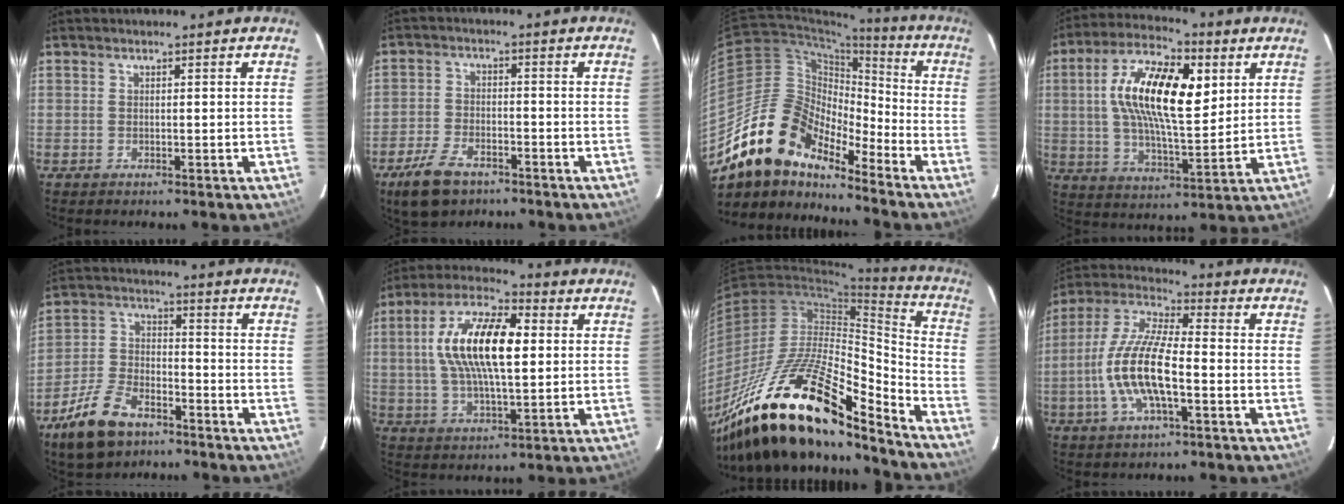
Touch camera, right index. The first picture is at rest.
{"total": 8.7, "force": [-5.8, 4.5, 4.6], "torque": [-0.124, -0.003, -0.108]}
{"total": 16.7, "force": [-13.4, 6.6, 7.5], "torque": [-0.134, 0.007, -0.260]}
{"total": 17.7, "force": [4.6, 7.0, 15.6], "torque": [-0.289, 0.019, 0.076]}
{"total": 12.6, "force": [-8.5, 6.2, 6.9], "torque": [-0.165, -0.002, -0.156]}
{"total": 16.3, "force": [2.5, 6.2, 14.9], "torque": [-0.285, 0.020, 0.038]}
{"total": 26.9, "force": [-19.4, 7.6, 17.0], "torque": [-0.303, -0.020, -0.341]}
{"total": 14.2, "force": [-3.7, 4.2, 13.1], "torque": [-0.269, -0.001, -0.076]}